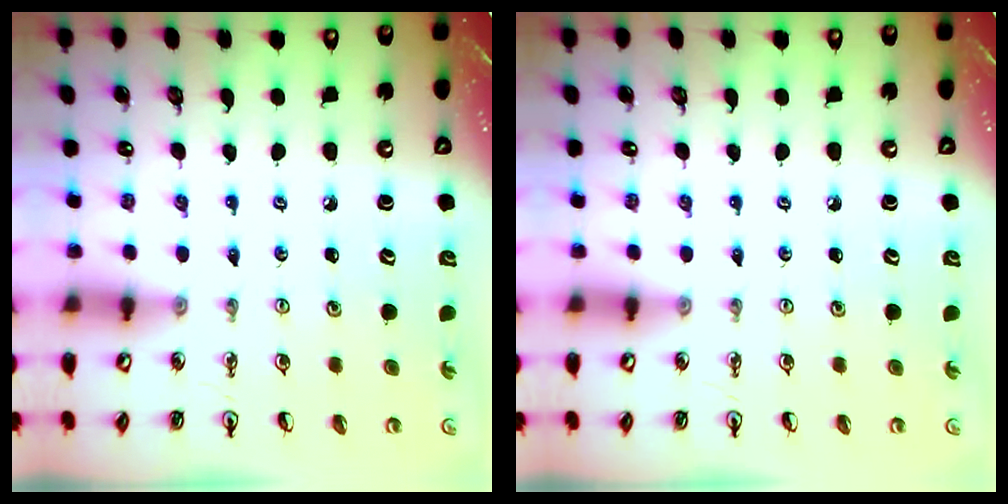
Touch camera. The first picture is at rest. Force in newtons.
{"total": 0.0}